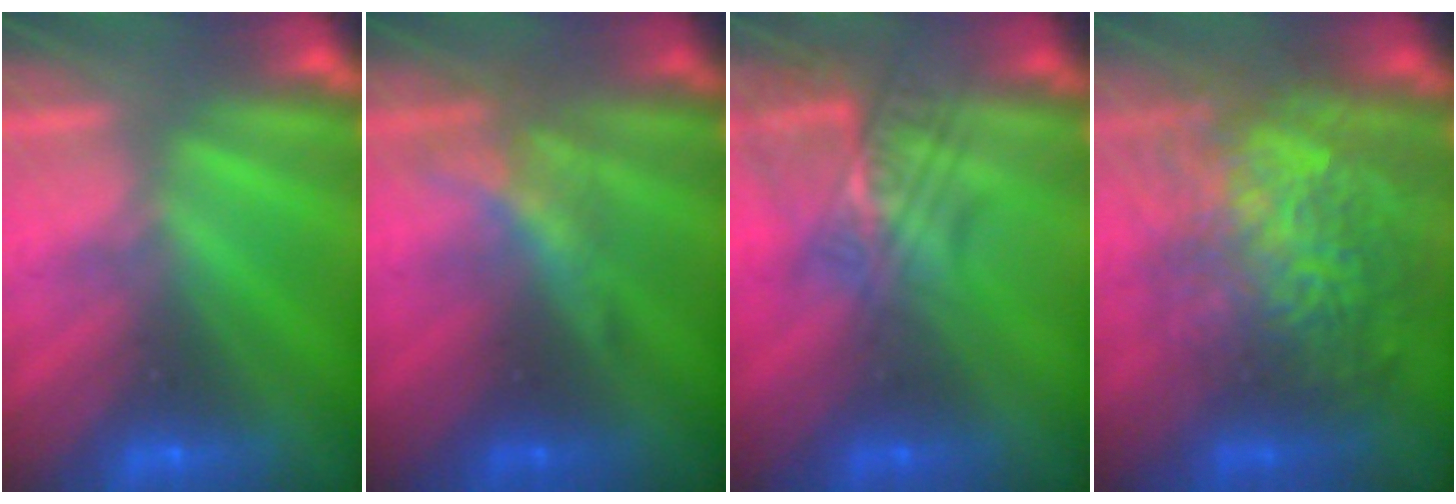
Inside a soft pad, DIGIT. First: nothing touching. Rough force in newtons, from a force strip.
{"total": 2.1}
{"total": 2.4}
{"total": 9.7}